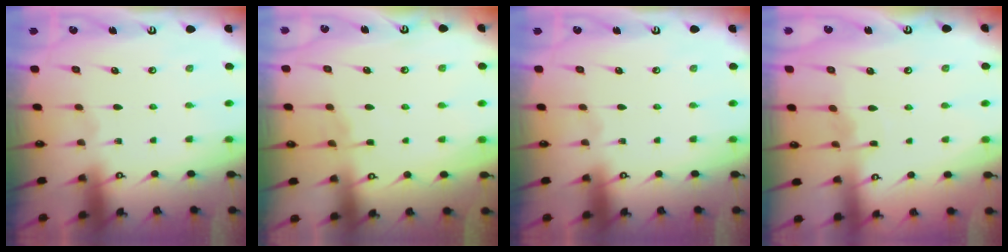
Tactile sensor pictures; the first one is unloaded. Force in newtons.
{"total": 3.3, "press": 3.2, "slide": 0.6}
{"total": 0.0}
{"total": 2.8, "press": 2.8, "slide": 0.3}